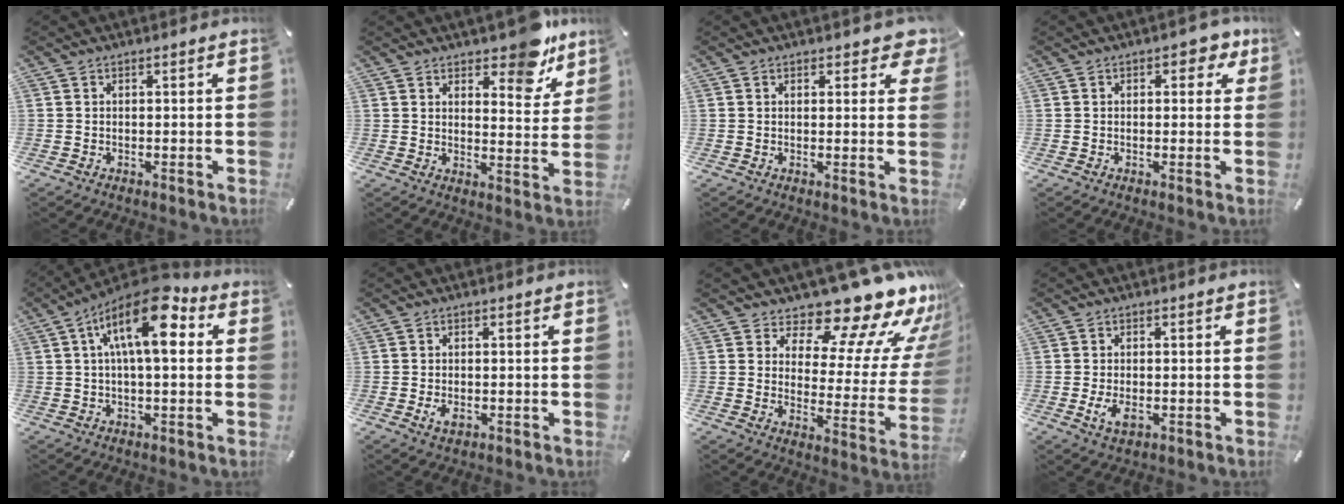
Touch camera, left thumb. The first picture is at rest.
{"total": 10.3, "force": [8.2, 4.5, 4.4], "torque": [-0.035, -0.066, 0.139]}
{"total": 3.7, "force": [2.2, 2.0, 2.1], "torque": [-0.015, -0.011, 0.034]}
{"total": 3.9, "force": [1.4, 2.5, 2.7], "torque": [-0.026, 0.000, 0.016]}
{"total": 14.6, "force": [5.0, 6.1, 12.3], "torque": [-0.198, -0.020, 0.083]}
{"total": 2.4, "force": [-0.6, 1.4, 1.8], "torque": [-0.047, -0.005, -0.014]}
{"total": 16.3, "force": [13.8, 5.4, 6.9], "torque": [-0.094, -0.130, 0.221]}
{"total": 3.9, "force": [-1.0, 2.1, 3.1], "torque": [-0.081, -0.006, -0.022]}